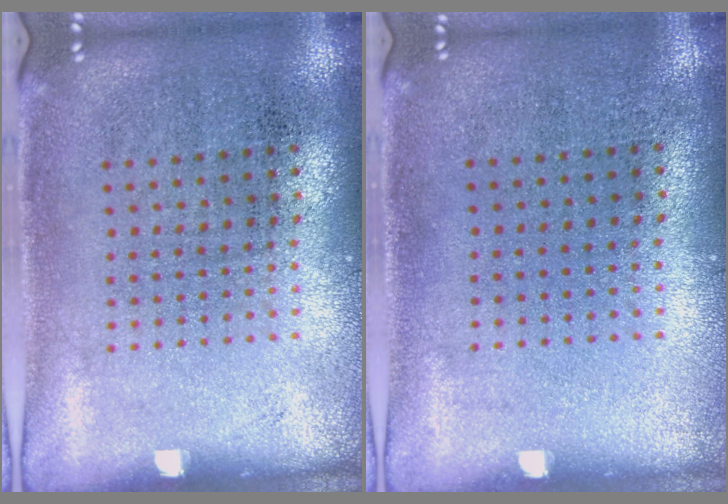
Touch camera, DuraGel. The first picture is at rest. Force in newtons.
{"total": 0.0}